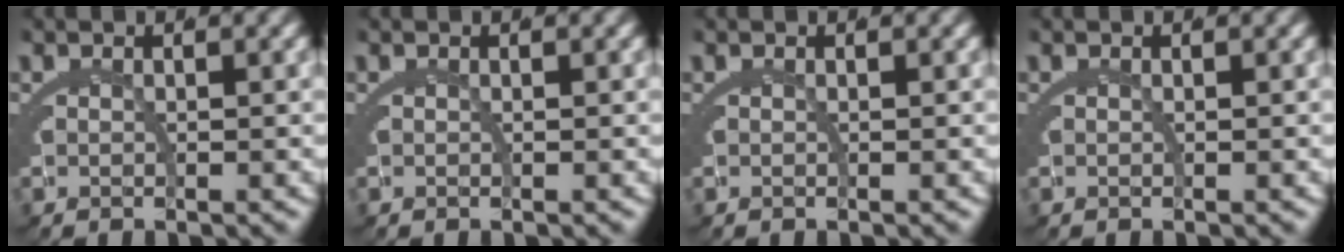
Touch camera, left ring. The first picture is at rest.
{"total": 0.0}
{"total": 0.0}
{"total": 0.0}